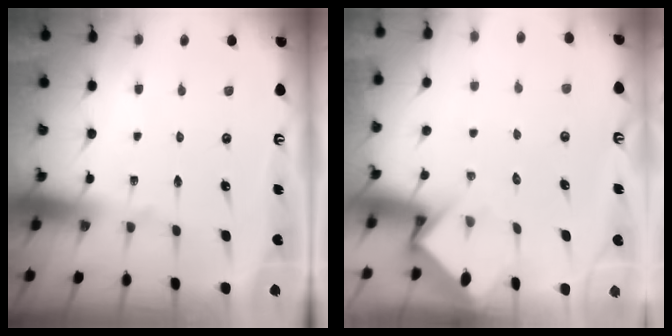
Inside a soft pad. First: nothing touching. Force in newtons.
{"total": 3.6, "press": 3.6, "slide": 0.3}